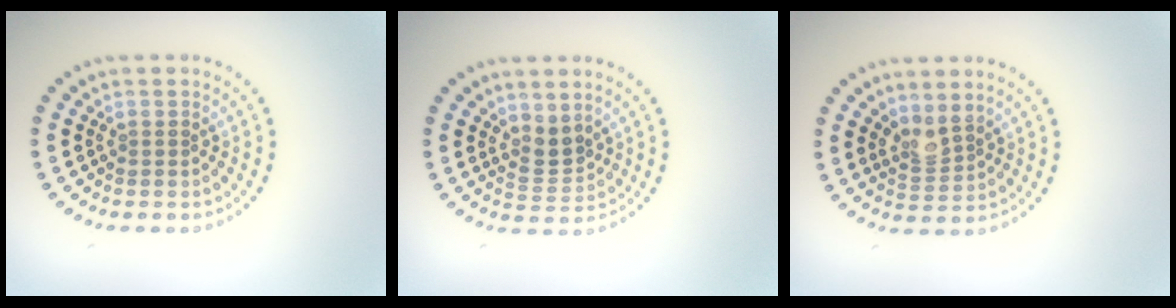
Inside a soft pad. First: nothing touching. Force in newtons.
{"total": 2.3, "press": 1.6, "slide": 1.6}
{"total": 2.0, "press": 1.5, "slide": 1.4}